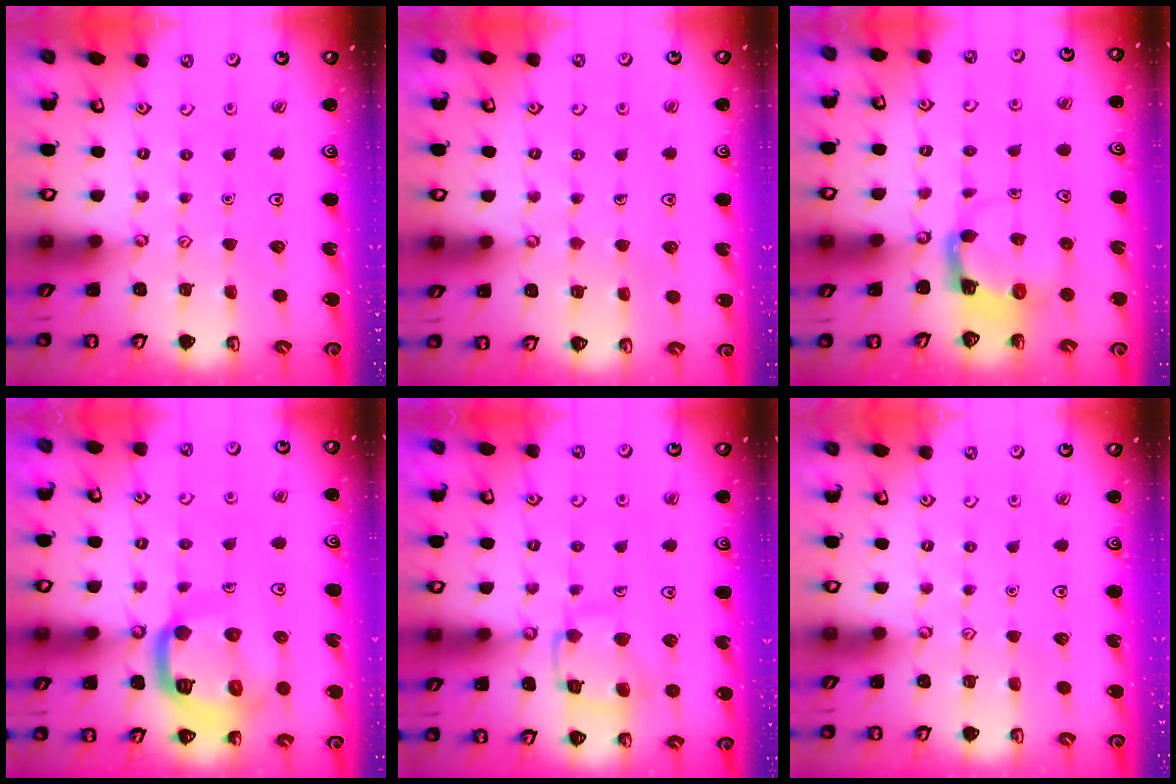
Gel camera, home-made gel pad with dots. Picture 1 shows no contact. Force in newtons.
{"total": 3.5, "press": 3.5, "slide": 0.2}
{"total": 4.0, "press": 3.9, "slide": 0.6}
{"total": 17.4, "press": 17.3, "slide": 1.9}
{"total": 12.3, "press": 12.2, "slide": 1.1}
{"total": 0.0}